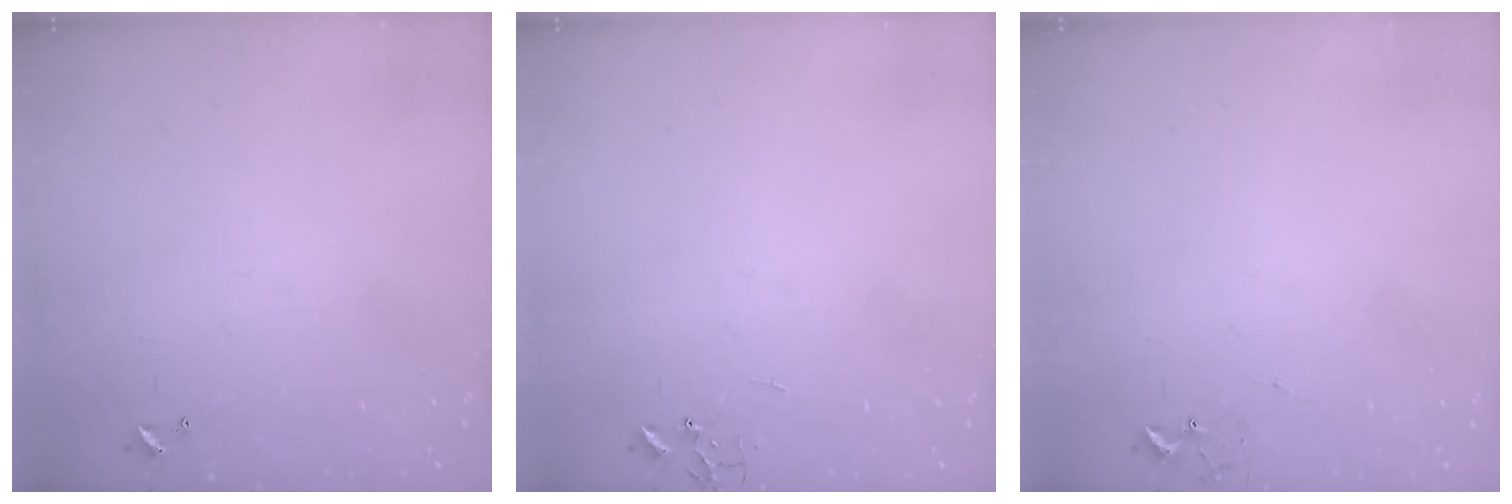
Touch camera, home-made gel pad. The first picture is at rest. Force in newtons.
{"total": 0.0}
{"total": 5.4, "press": 5.4, "slide": 0.7}